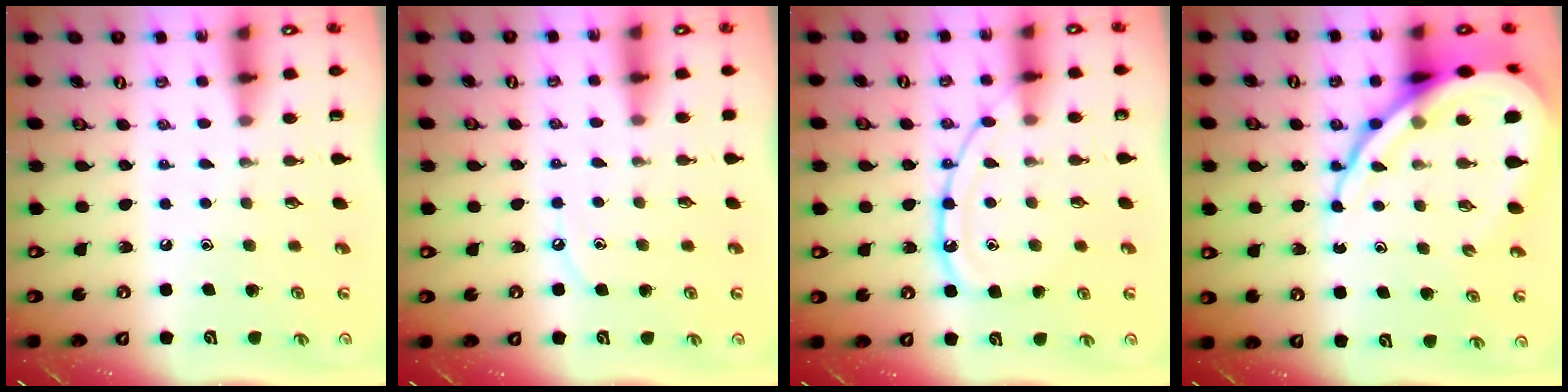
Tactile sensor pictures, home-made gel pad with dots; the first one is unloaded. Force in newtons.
{"total": 4.6, "press": 4.5, "slide": 0.7}
{"total": 12.5, "press": 12.5, "slide": 1.2}
{"total": 18.0, "press": 17.9, "slide": 1.9}